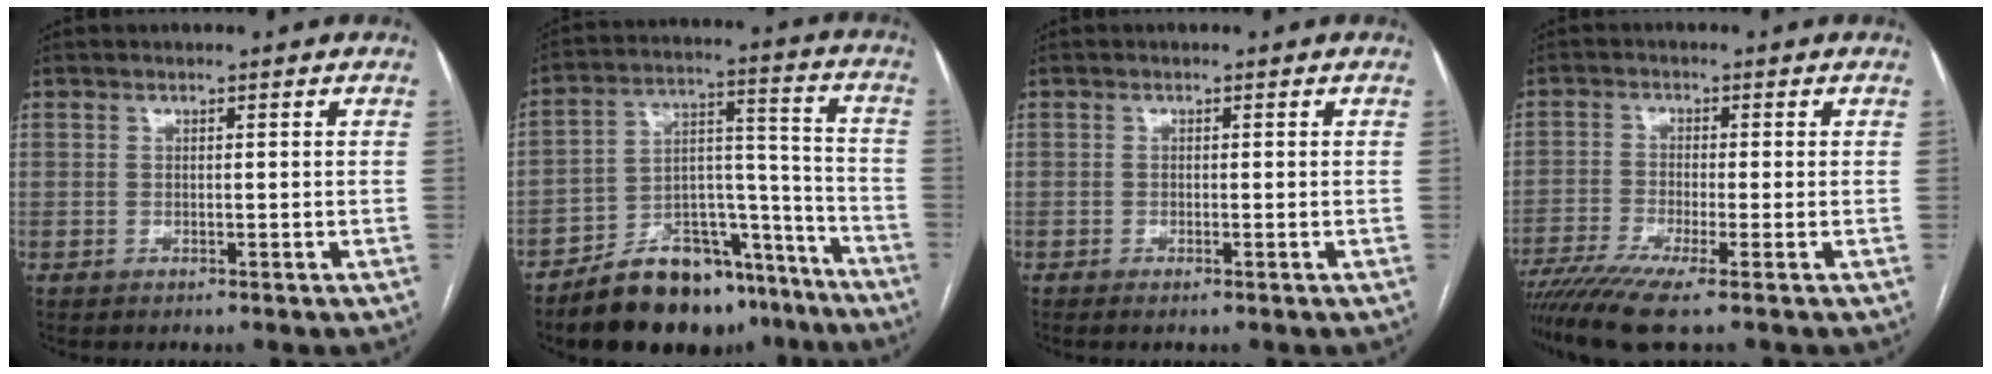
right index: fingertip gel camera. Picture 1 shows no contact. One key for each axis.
{"total": 18.5, "fx": -14.3, "fy": 7.8, "fz": 8.8, "tx": -0.112, "ty": 0.055, "tz": -0.224}
{"total": 0.9, "fx": -0.6, "fy": -0.1, "fz": 0.7, "tx": -0.015, "ty": -0.001, "tz": -0.010}
{"total": 9.6, "fx": -6.9, "fy": -0.2, "fz": 6.6, "tx": -0.115, "ty": -0.016, "tz": -0.119}